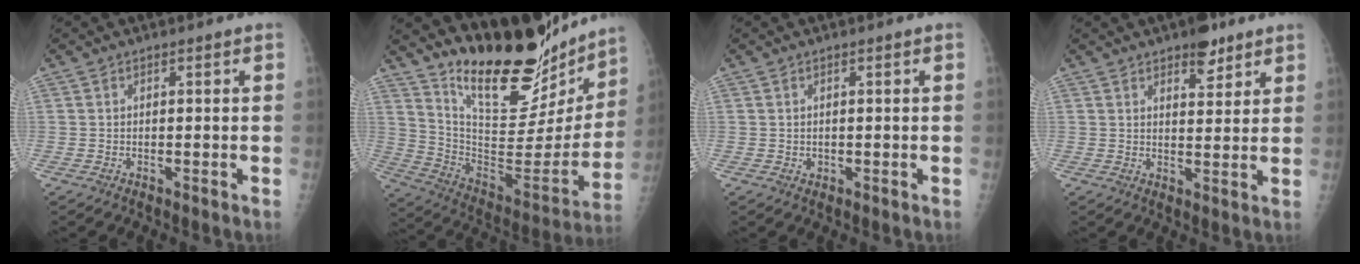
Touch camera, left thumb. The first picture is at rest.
{"total": 26.7, "force": [21.8, 8.7, 12.7], "torque": [-0.165, -0.125, 0.340]}
{"total": 0.6, "force": [0.2, 0.6, 0.2], "torque": [0.002, 0.000, 0.003]}
{"total": 5.7, "force": [4.0, 2.5, 3.2], "torque": [-0.025, -0.024, 0.058]}